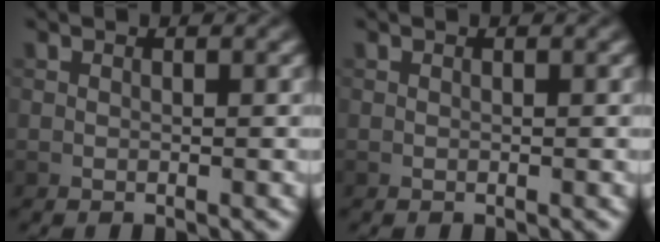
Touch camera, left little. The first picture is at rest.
{"total": 0.0}